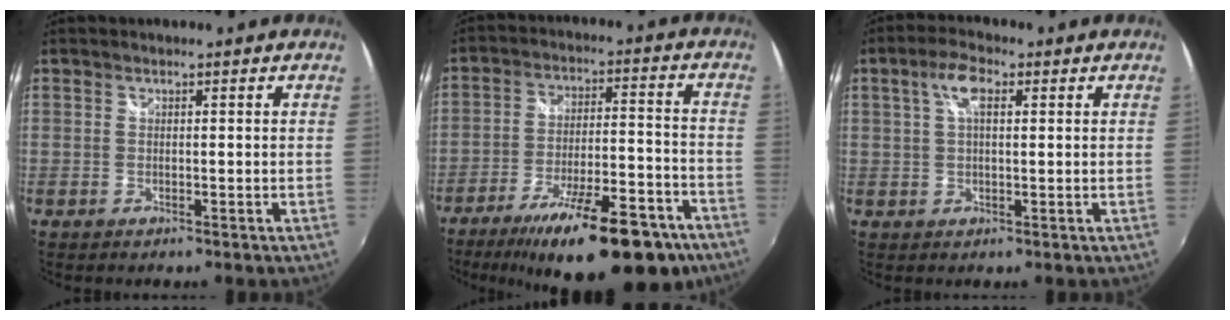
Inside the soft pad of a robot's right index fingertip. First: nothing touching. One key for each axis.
{"total": 22.4, "fx": -15.9, "fy": 6.3, "fz": 14.4, "tx": -0.226, "ty": -0.020, "tz": -0.226}
{"total": 5.1, "fx": 1.7, "fy": 2.0, "fz": 4.4, "tx": -0.081, "ty": 0.011, "tz": 0.030}